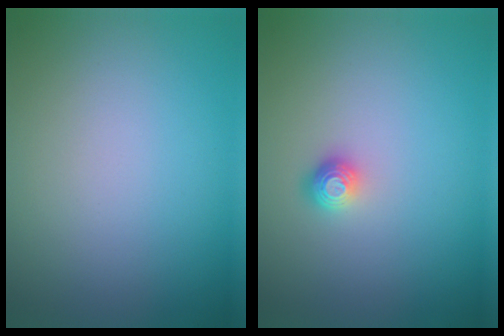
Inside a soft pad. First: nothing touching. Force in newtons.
{"total": 1.2, "press": 1.0, "slide": 0.7}